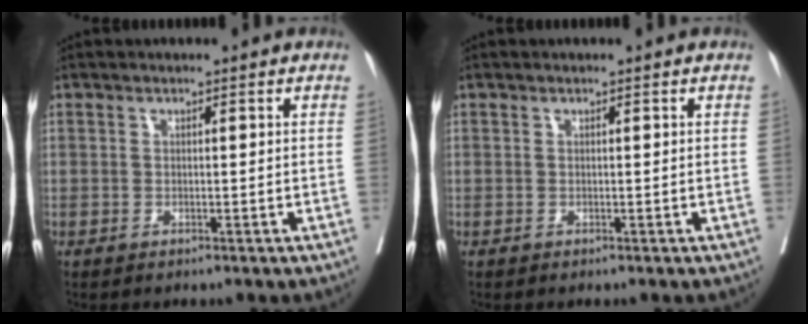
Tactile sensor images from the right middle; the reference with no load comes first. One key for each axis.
{"total": 0.0}